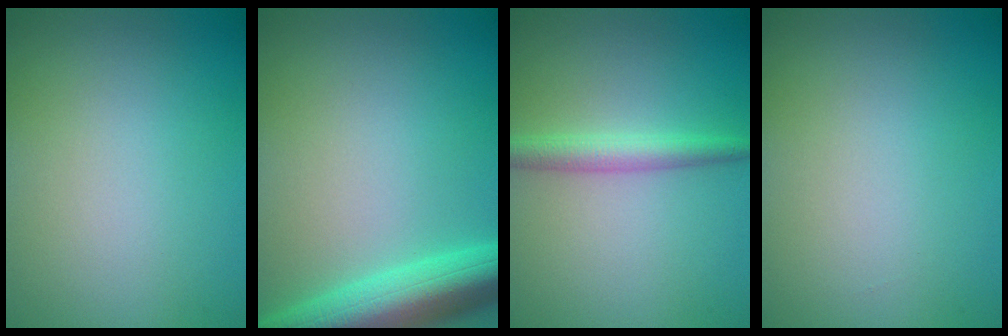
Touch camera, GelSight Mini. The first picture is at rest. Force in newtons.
{"total": 7.7, "press": 7.7, "slide": 0.3}
{"total": 2.6, "press": 2.6, "slide": 0.1}
{"total": 0.0}